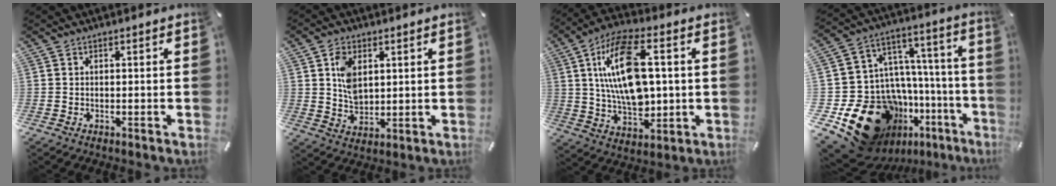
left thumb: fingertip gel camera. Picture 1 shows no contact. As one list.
[{"total": 7.4, "force": [2.3, 5.2, 4.8], "torque": [-0.087, -0.002, 0.040]}, {"total": 17.8, "force": [2.8, 9.9, 14.6], "torque": [-0.302, 0.005, 0.044]}, {"total": 24.6, "force": [-14.0, 15.1, 13.5], "torque": [-0.210, 0.025, -0.194]}]